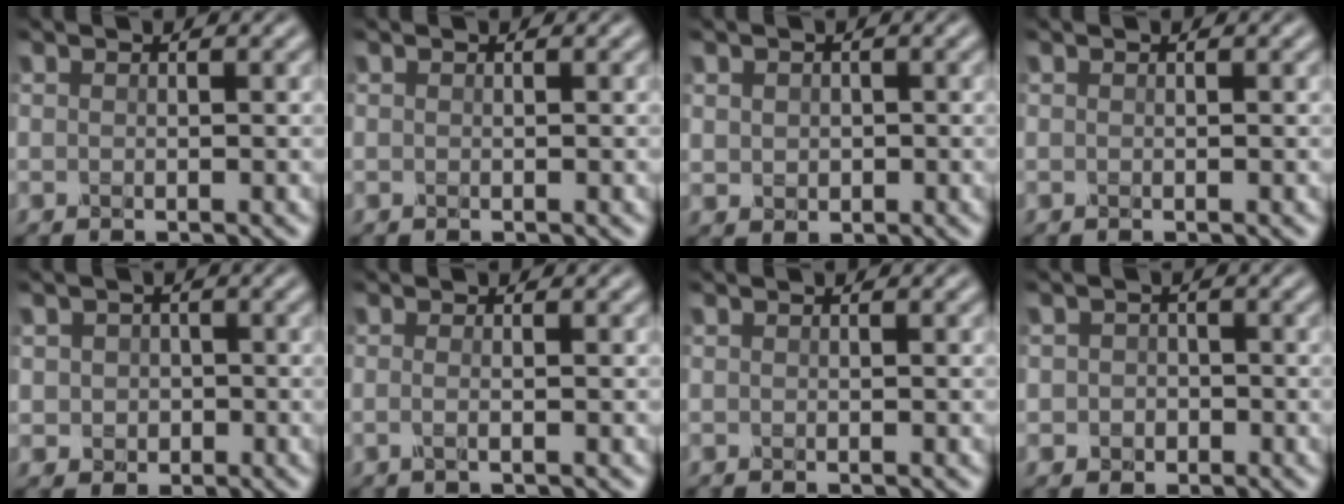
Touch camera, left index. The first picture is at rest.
{"total": 0.0}
{"total": 1.2, "force": [0.2, 1.1, 0.3], "torque": [-0.005, 0.001, 0.002]}
{"total": 0.0}
{"total": 2.1, "force": [0.2, 2.0, 0.6], "torque": [0.005, 0.004, -0.006]}
{"total": 1.6, "force": [0.0, 0.8, 1.4], "torque": [-0.016, -0.002, -0.016]}
{"total": 0.0}
{"total": 1.9, "force": [-0.2, 1.8, 0.3], "torque": [0.015, 0.008, -0.021]}